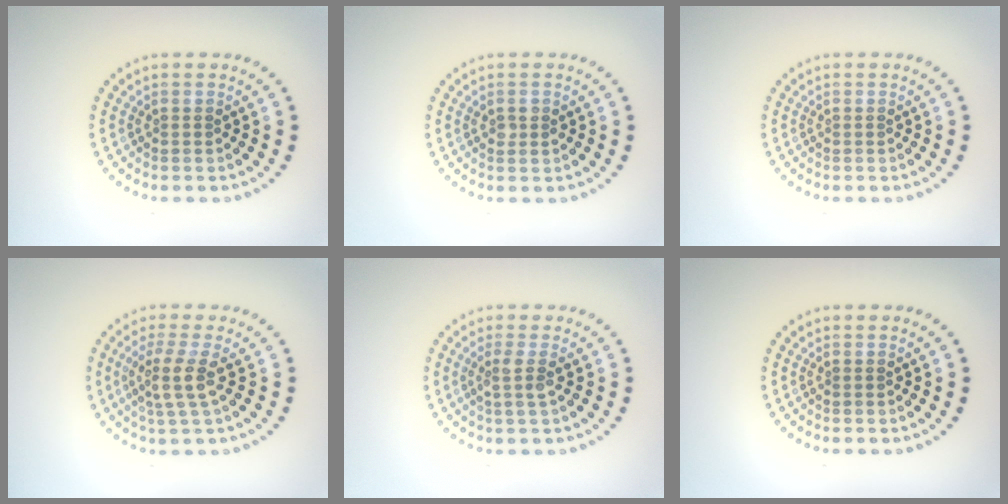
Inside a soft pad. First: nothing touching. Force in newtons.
{"total": 1.2, "press": 1.1, "slide": 0.3}
{"total": 0.0}
{"total": 2.9, "press": 2.3, "slide": 1.8}
{"total": 1.7, "press": 1.3, "slide": 1.2}
{"total": 0.0}